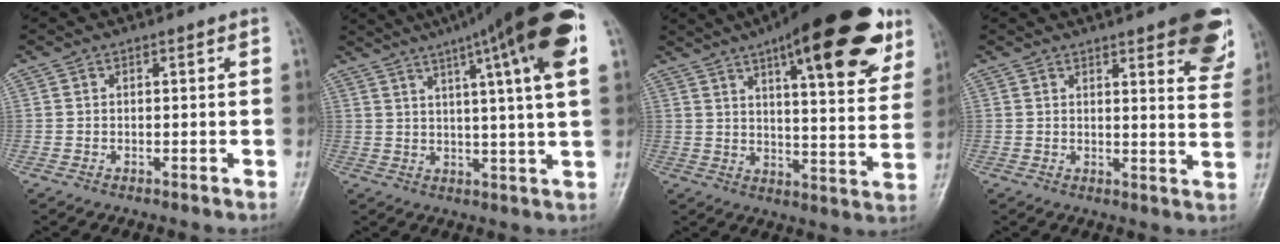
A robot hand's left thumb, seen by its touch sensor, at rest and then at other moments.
{"total": 21.2, "force": [10.8, 2.2, 18.1], "torque": [-0.262, -0.006, 0.139]}
{"total": 24.8, "force": [14.2, 7.4, 19.0], "torque": [-0.239, -0.033, 0.199]}
{"total": 13.3, "force": [7.9, 3.6, 10.0], "torque": [-0.092, -0.037, 0.089]}